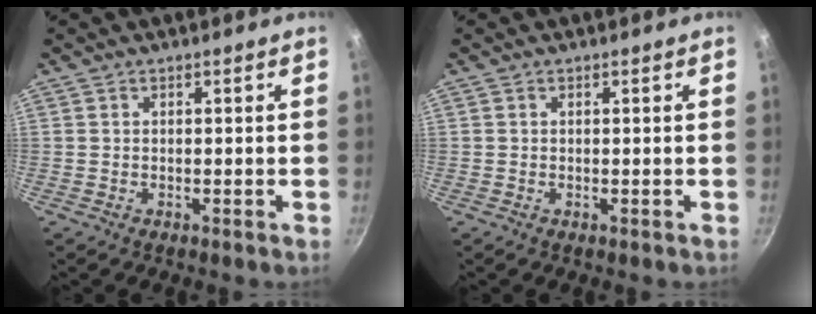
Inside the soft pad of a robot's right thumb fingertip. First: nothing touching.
{"total": 0.0}